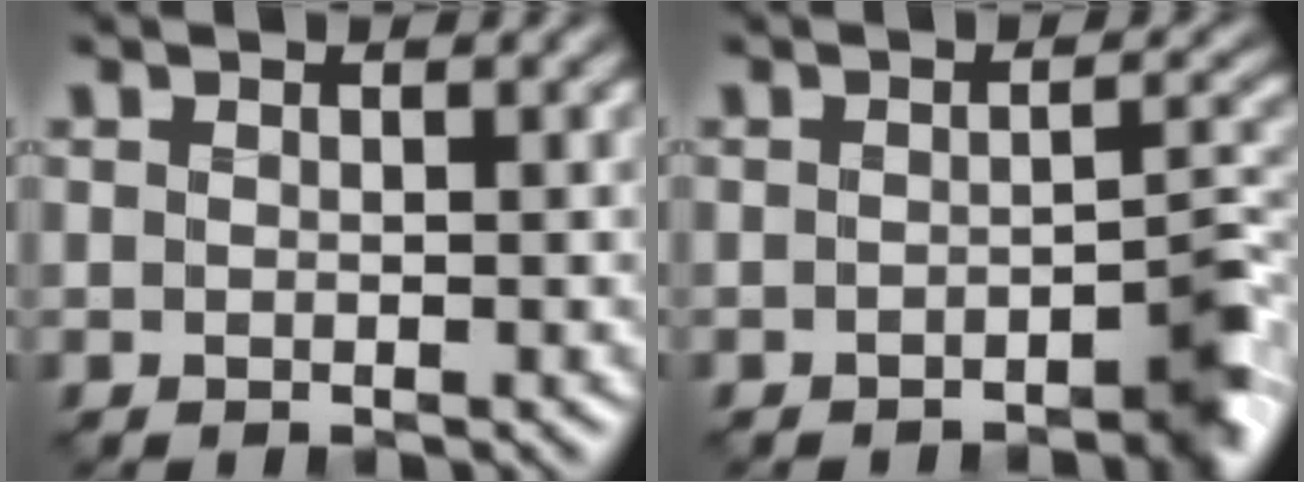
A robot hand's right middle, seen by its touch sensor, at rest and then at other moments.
{"total": 4.0, "force": [-2.5, 1.3, 2.9], "torque": [-0.029, 0.000, -0.041]}